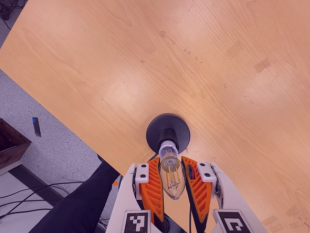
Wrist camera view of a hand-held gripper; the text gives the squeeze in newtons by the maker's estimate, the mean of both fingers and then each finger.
{"total": 22.2, "left": 25.0, "right": 19.4}